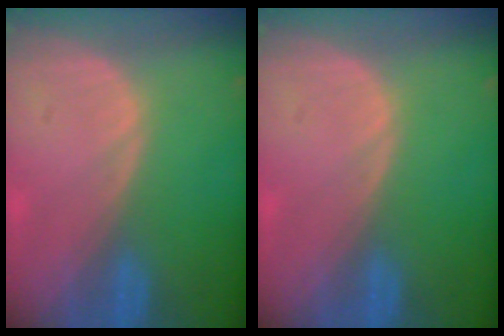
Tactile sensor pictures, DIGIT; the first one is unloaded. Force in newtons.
{"total": 0.0}